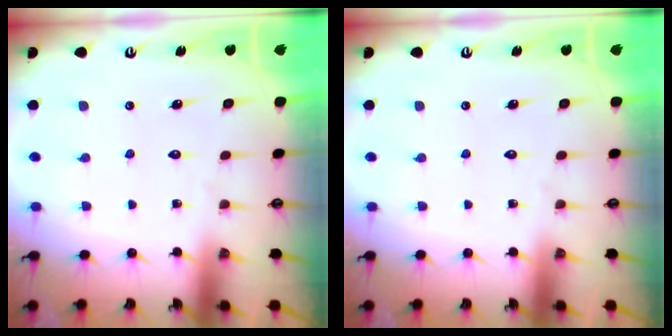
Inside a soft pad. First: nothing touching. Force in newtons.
{"total": 0.0}